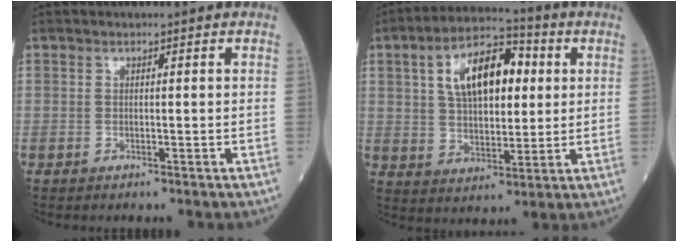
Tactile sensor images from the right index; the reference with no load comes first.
{"total": 13.0, "force": [3.7, 6.2, 10.8], "torque": [-0.192, 0.028, 0.061]}